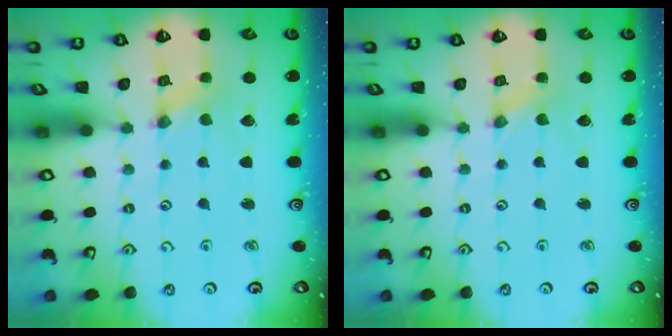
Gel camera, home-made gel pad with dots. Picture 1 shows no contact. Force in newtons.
{"total": 0.0}